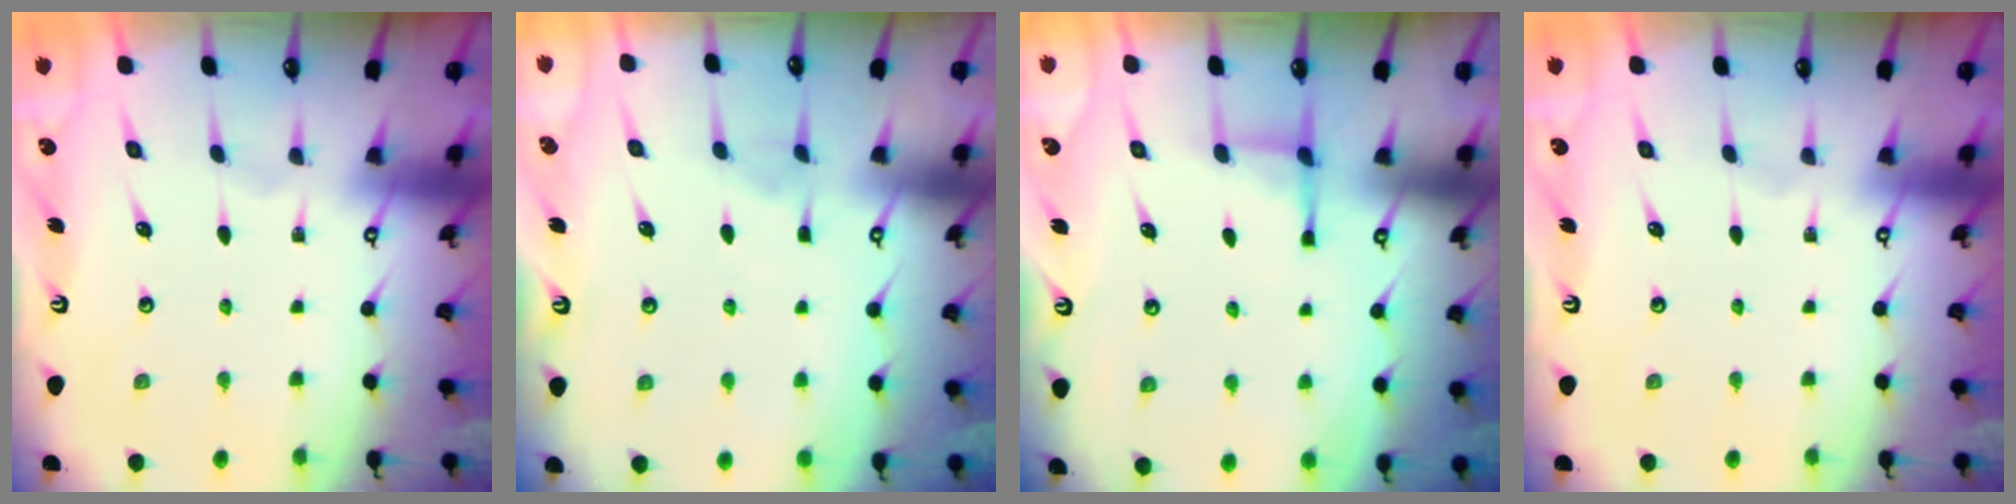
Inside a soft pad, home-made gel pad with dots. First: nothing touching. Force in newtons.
{"total": 3.9, "press": 3.8, "slide": 0.5}
{"total": 2.6, "press": 2.5, "slide": 0.8}
{"total": 0.0}